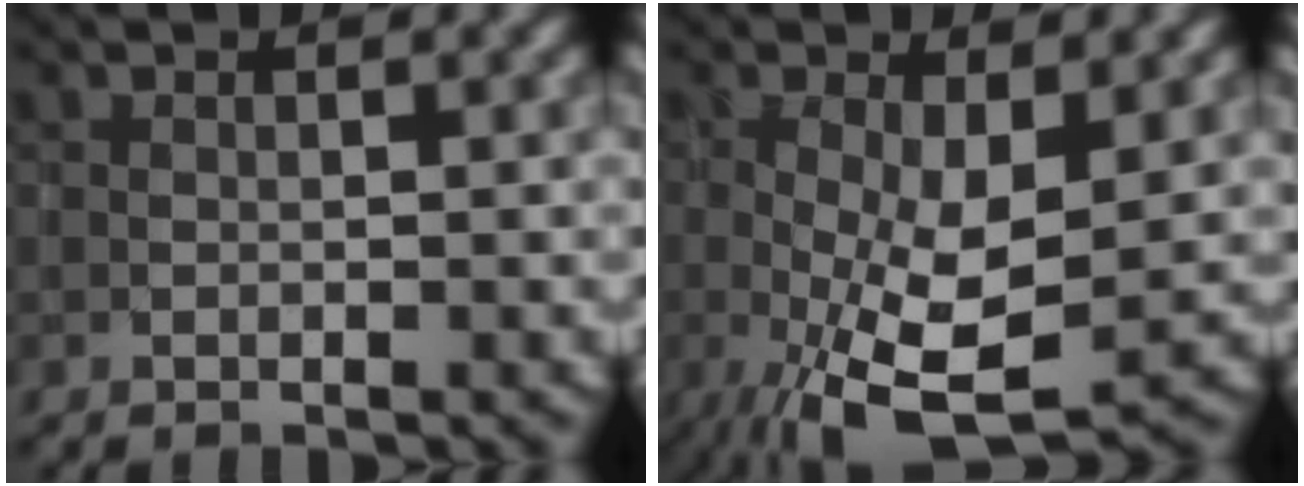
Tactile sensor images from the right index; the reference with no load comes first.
{"total": 8.2, "force": [-1.8, 3.0, 7.5], "torque": [-0.150, -0.019, -0.026]}